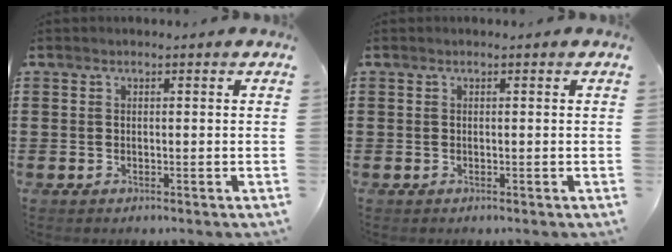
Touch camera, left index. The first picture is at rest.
{"total": 0.0}